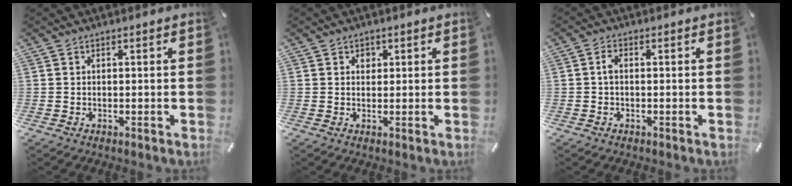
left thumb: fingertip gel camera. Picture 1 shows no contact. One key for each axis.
{"total": 1.5, "fx": 0.5, "fy": 1.3, "fz": 0.4, "tx": 0.006, "ty": -0.002, "tz": 0.004}
{"total": 1.9, "fx": -0.4, "fy": 0.9, "fz": 1.6, "tx": -0.032, "ty": 0.003, "tz": -0.008}